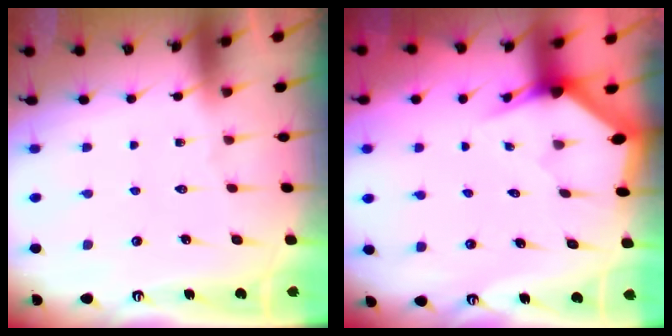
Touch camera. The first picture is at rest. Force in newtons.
{"total": 3.0, "press": 3.0, "slide": 0.2}